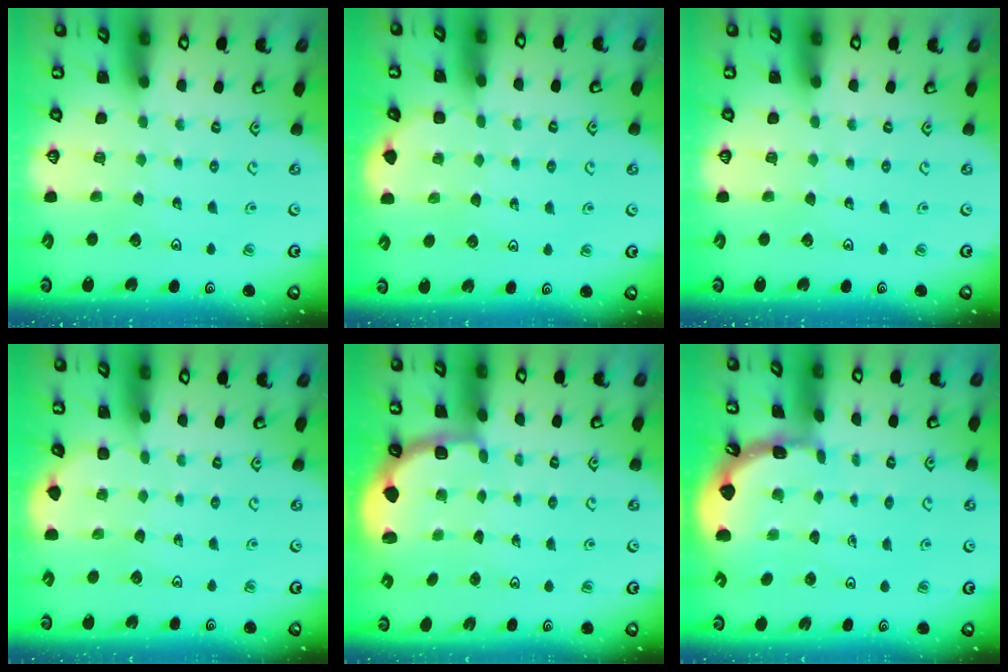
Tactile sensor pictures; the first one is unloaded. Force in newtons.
{"total": 2.1, "press": 2.1, "slide": 0.2}
{"total": 0.0}
{"total": 2.1, "press": 2.1, "slide": 0.2}
{"total": 2.3, "press": 2.0, "slide": 1.0}
{"total": 1.8, "press": 1.8, "slide": 0.1}